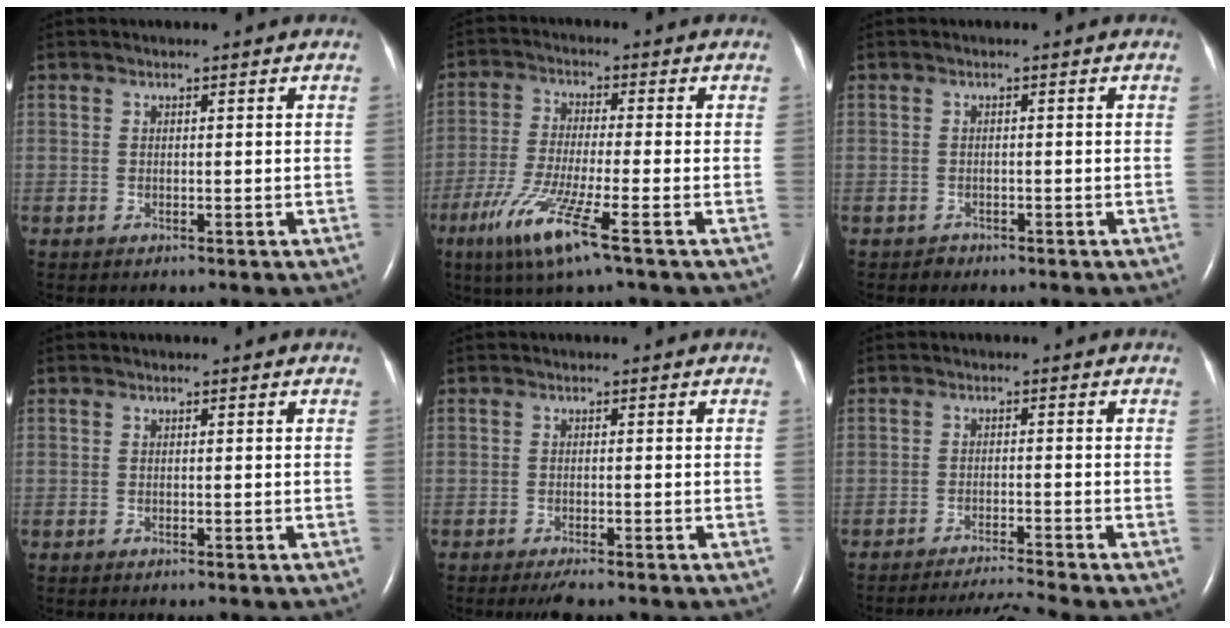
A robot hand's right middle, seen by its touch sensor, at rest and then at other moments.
{"total": 9.8, "force": [-5.1, -0.1, 8.3], "torque": [-0.175, -0.029, -0.098]}
{"total": 0.7, "force": [-0.6, 0.4, -0.2], "torque": [0.000, 0.001, -0.011]}
{"total": 0.0}
{"total": 2.3, "force": [-1.8, 0.2, 1.4], "torque": [-0.025, -0.007, -0.026]}
{"total": 4.8, "force": [-4.1, -2.6, 0.1], "torque": [-0.013, -0.012, -0.072]}